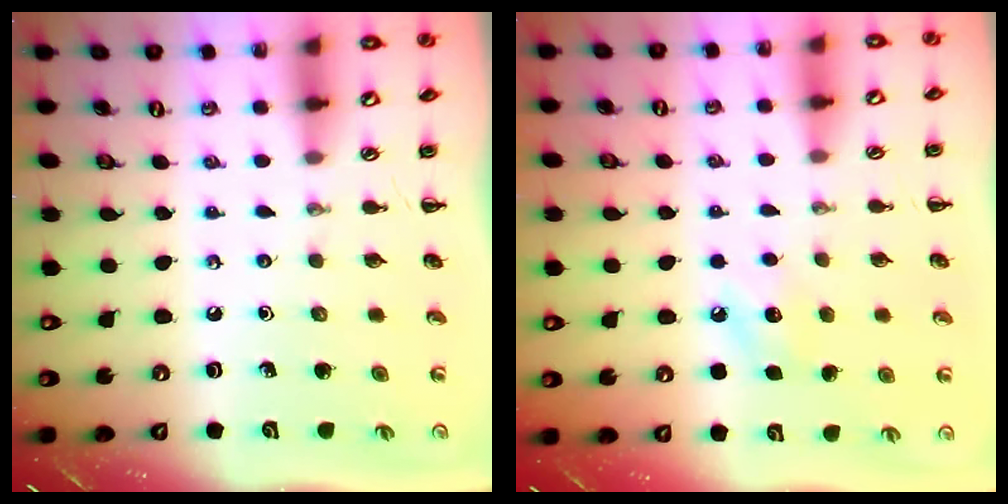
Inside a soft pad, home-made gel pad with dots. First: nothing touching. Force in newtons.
{"total": 7.3, "press": 7.1, "slide": 1.7}